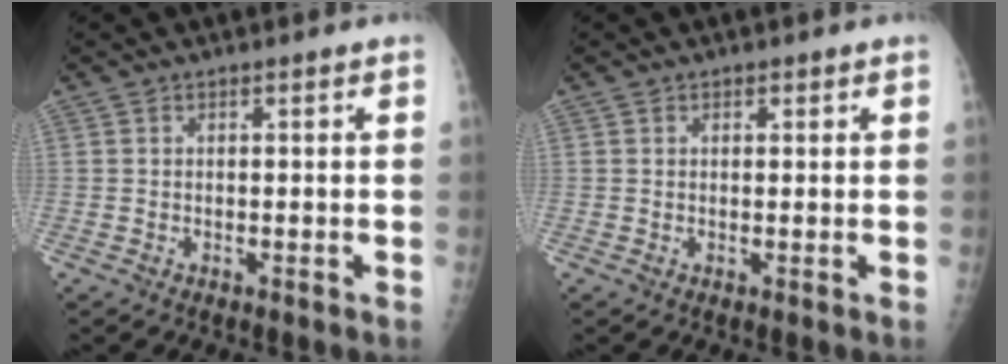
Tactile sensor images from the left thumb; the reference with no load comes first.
{"total": 1.3, "force": [0.6, 1.0, 0.5], "torque": [0.004, -0.001, 0.004]}